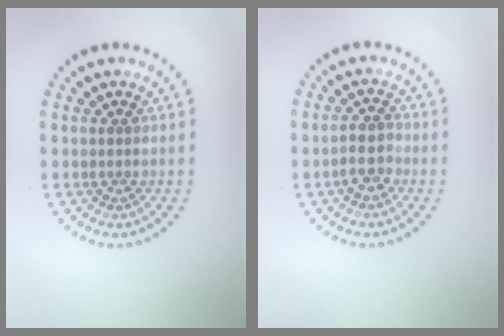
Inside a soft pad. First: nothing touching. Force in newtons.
{"total": 2.2, "press": 2.0, "slide": 1.0}